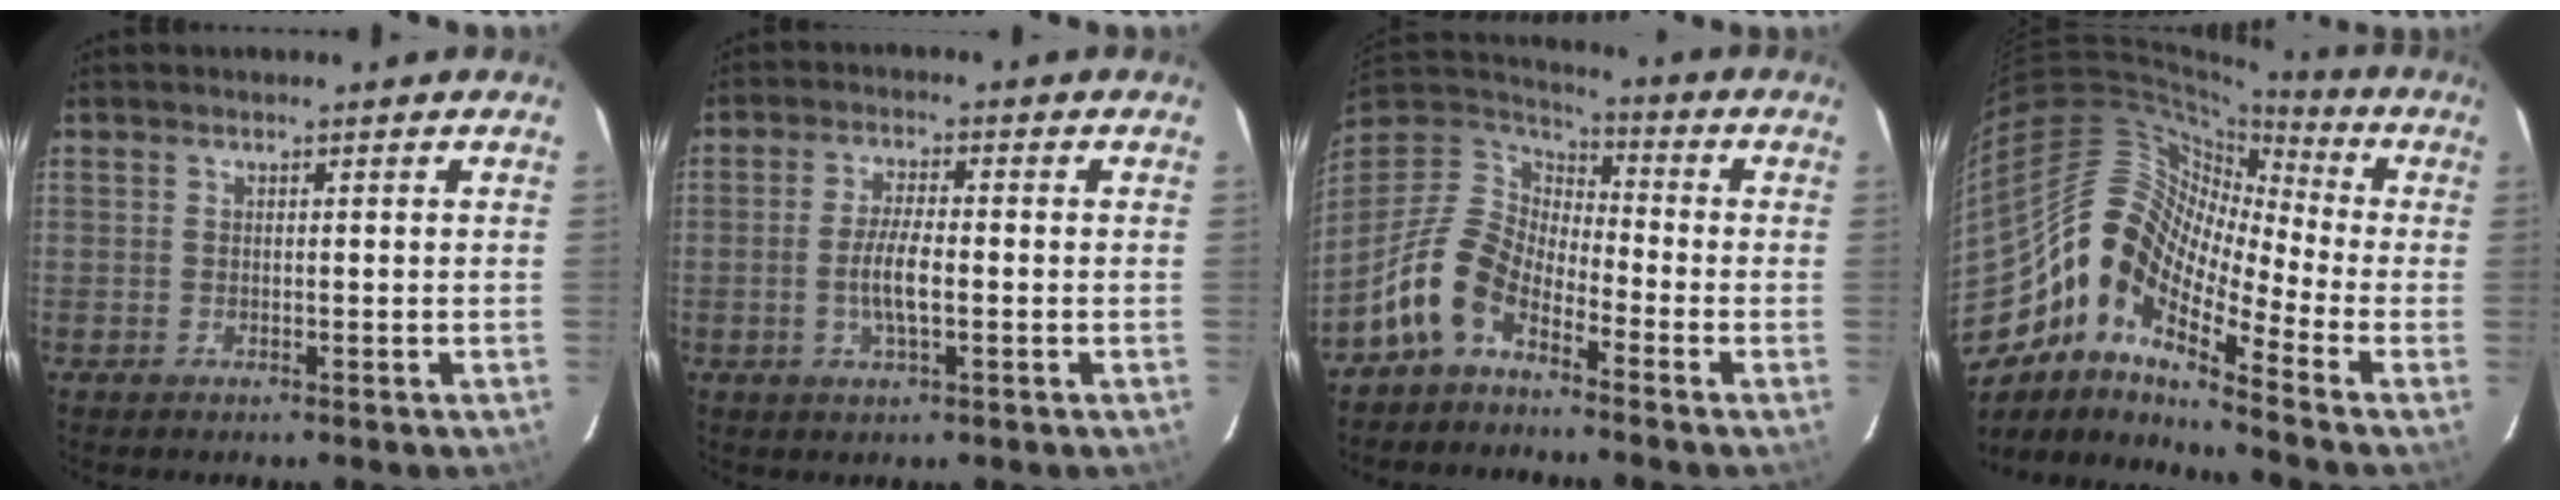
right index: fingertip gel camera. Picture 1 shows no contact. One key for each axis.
{"total": 5.6, "fx": -1.1, "fy": 1.6, "fz": 5.2, "tx": -0.103, "ty": -0.002, "tz": -0.020}
{"total": 11.2, "fx": -6.6, "fy": 6.3, "fz": 6.4, "tx": -0.136, "ty": 0.016, "tz": -0.143}
{"total": 15.2, "fx": -7.7, "fy": 6.5, "fz": 11.4, "tx": -0.192, "ty": 0.007, "tz": -0.169}